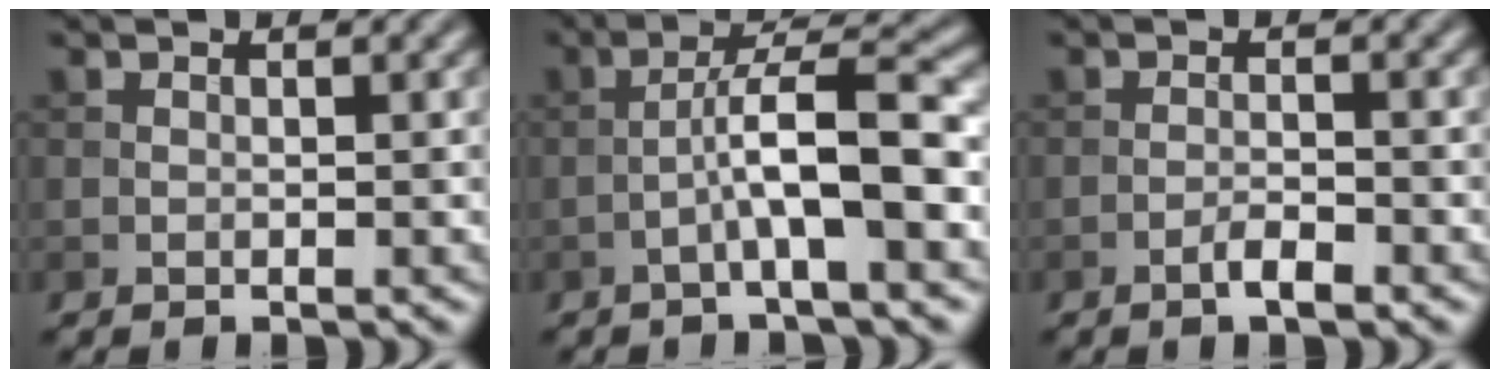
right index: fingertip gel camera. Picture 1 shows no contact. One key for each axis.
{"total": 6.0, "fx": -1.8, "fy": 0.8, "fz": 5.6, "tx": -0.096, "ty": 0.024, "tz": -0.034}
{"total": 1.8, "fx": -1.1, "fy": 0.3, "fz": 1.4, "tx": -0.024, "ty": 0.004, "tz": -0.023}